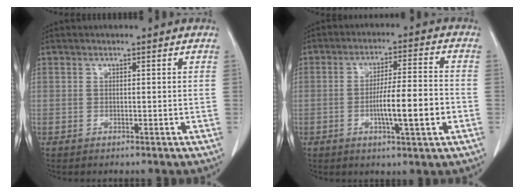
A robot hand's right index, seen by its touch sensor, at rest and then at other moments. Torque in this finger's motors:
{"motor_torque": [1.39, -0.44, 0.78, 0.16]}